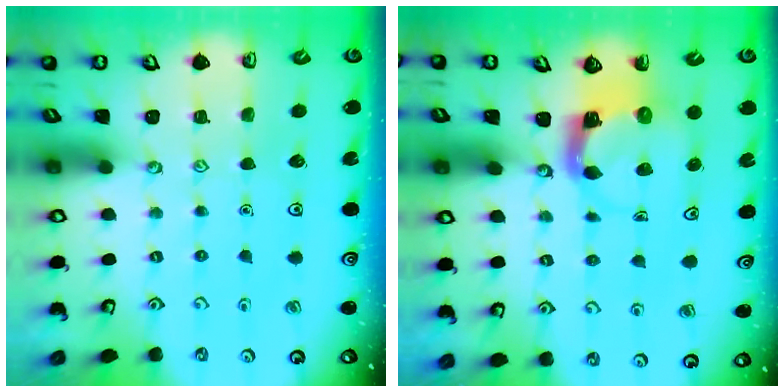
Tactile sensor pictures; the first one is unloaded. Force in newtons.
{"total": 3.9, "press": 3.8, "slide": 0.6}